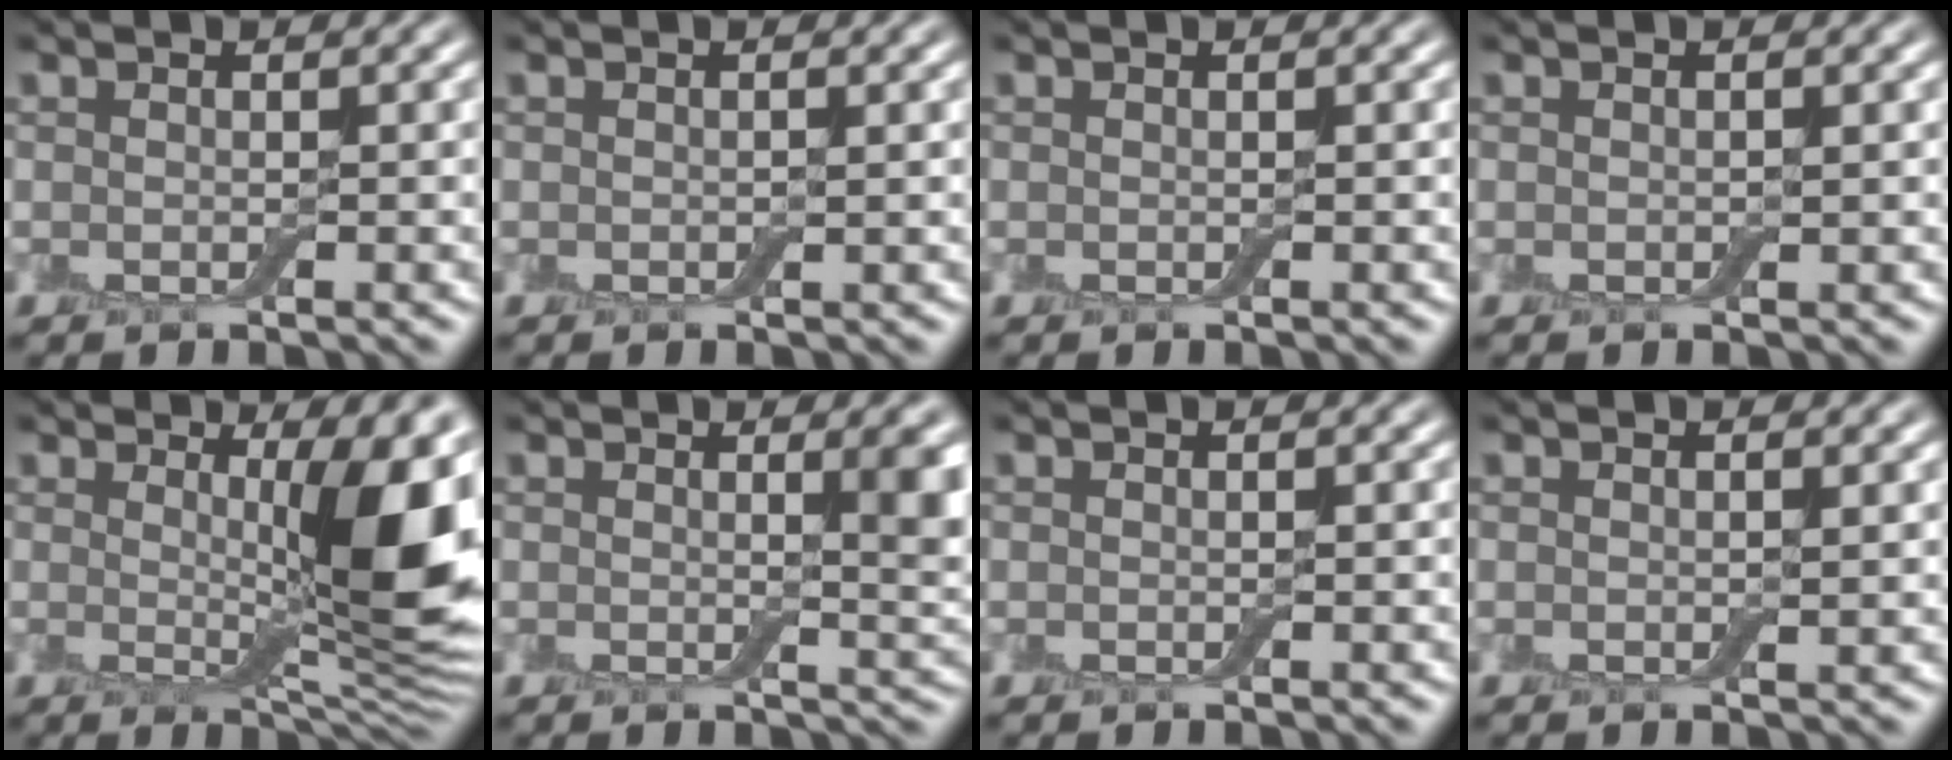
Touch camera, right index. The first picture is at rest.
{"total": 0.0}
{"total": 0.0}
{"total": 0.0}
{"total": 9.5, "force": [2.0, 2.7, 8.9], "torque": [-0.117, -0.011, 0.038]}
{"total": 4.2, "force": [1.2, 1.5, 3.7], "torque": [-0.025, 0.002, 0.015]}
{"total": 0.0}
{"total": 0.8, "force": [0.5, 0.3, 0.5], "torque": [-0.003, 0.003, 0.008]}